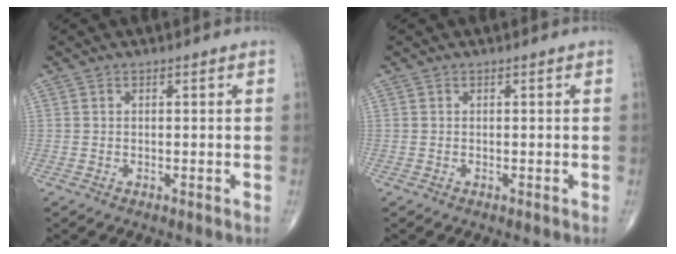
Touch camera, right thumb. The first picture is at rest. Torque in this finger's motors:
{"motor_torque": [-0.20, -0.02, 0.02, -0.07, -0.01]}